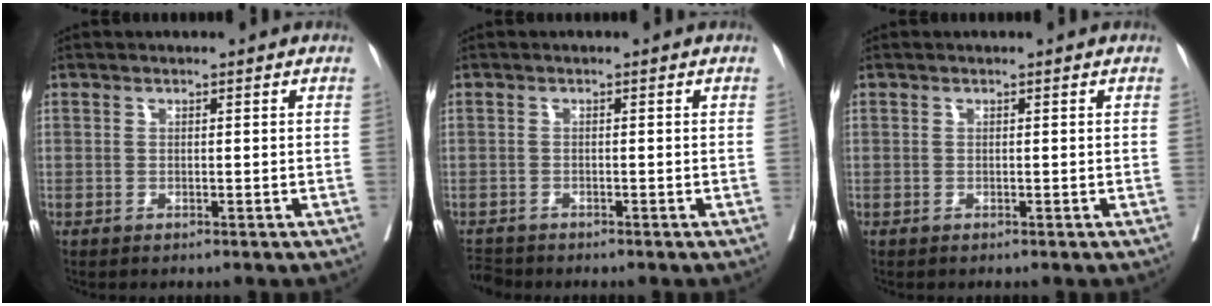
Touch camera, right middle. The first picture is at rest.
{"total": 2.5, "force": [-2.5, 0.6, -0.2], "torque": [0.003, -0.010, -0.045]}
{"total": 0.0}